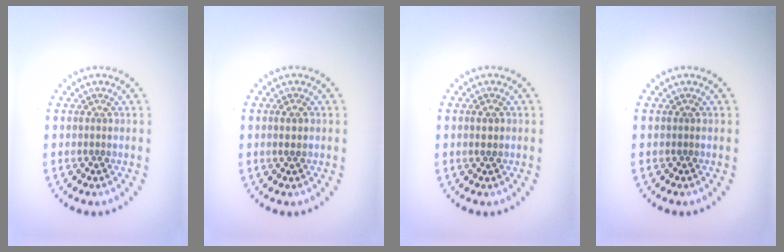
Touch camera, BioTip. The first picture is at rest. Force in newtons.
{"total": 1.0, "press": 0.9, "slide": 0.4}
{"total": 1.0, "press": 1.0, "slide": 0.3}
{"total": 0.0}